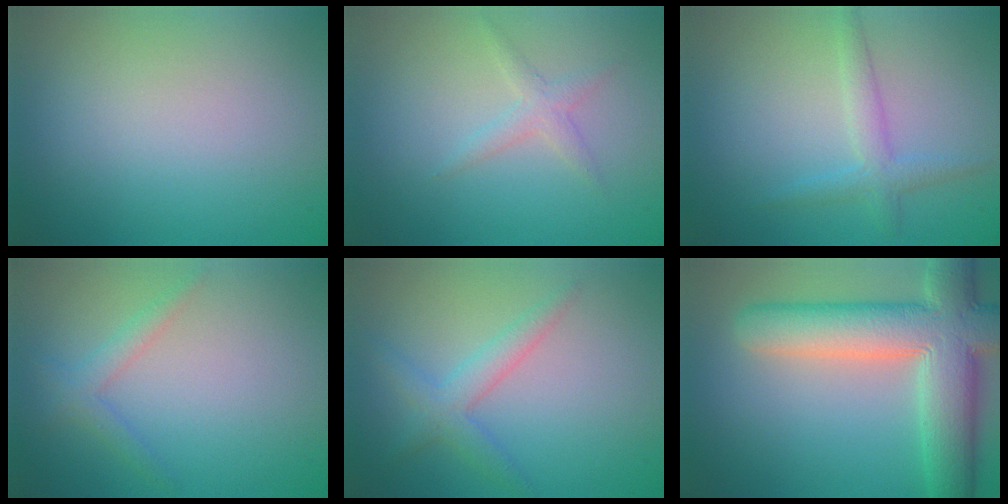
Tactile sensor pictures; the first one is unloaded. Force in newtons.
{"total": 1.5, "press": 1.5, "slide": 0.1}
{"total": 2.3, "press": 2.3, "slide": 0.1}
{"total": 1.8, "press": 1.8, "slide": 0.1}
{"total": 2.6, "press": 2.6, "slide": 0.1}
{"total": 10.3, "press": 10.2, "slide": 0.6}